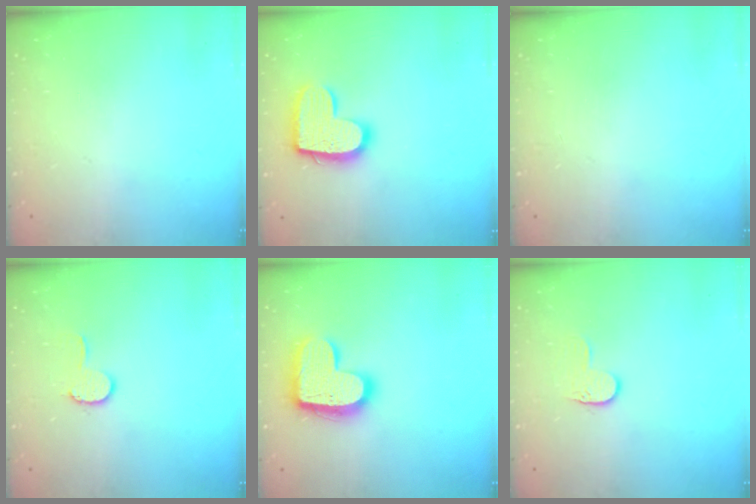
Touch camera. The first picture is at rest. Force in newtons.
{"total": 14.6, "press": 14.6, "slide": 0.9}
{"total": 0.0}
{"total": 6.4, "press": 6.4, "slide": 0.6}
{"total": 17.4, "press": 17.4, "slide": 0.9}
{"total": 4.6, "press": 4.6, "slide": 0.3}